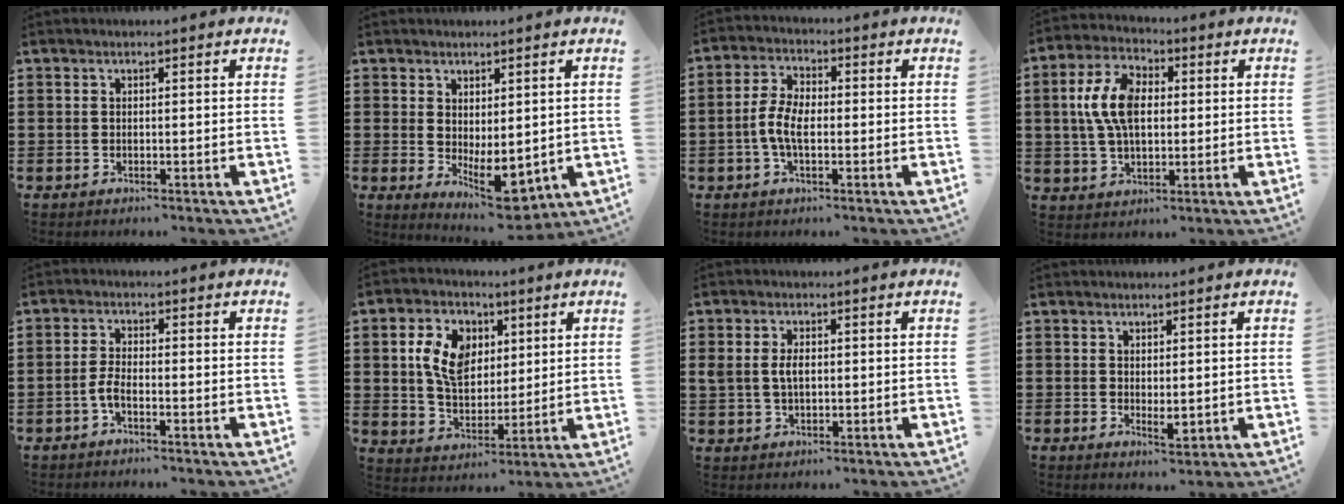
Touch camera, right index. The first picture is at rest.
{"total": 5.0, "force": [-0.4, 2.5, 4.3], "torque": [-0.070, -0.002, -0.003]}
{"total": 5.3, "force": [-1.1, 2.5, 4.5], "torque": [-0.113, -0.003, -0.028]}
{"total": 8.8, "force": [1.1, 5.1, 7.1], "torque": [-0.163, 0.014, 0.013]}
{"total": 2.8, "force": [-1.3, 0.8, 2.3], "torque": [-0.063, -0.006, -0.030]}
{"total": 8.6, "force": [2.3, 6.1, 5.6], "torque": [-0.120, 0.013, 0.036]}
{"total": 3.3, "force": [0.5, 2.0, 2.6], "torque": [-0.060, 0.008, 0.005]}
{"total": 2.1, "force": [0.6, 1.0, 1.7], "torque": [-0.024, -0.004, 0.012]}